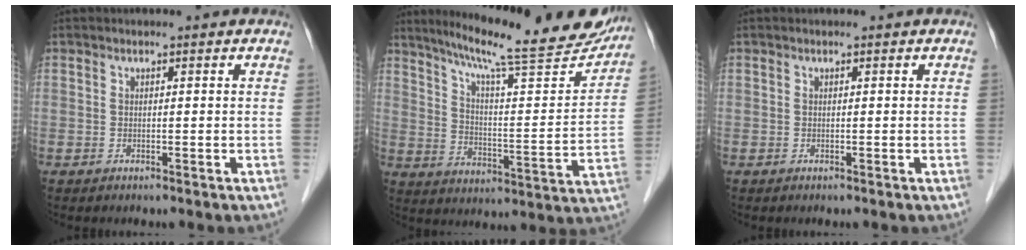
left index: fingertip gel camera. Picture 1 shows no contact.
{"total": 23.1, "force": [20.3, 2.2, 10.9], "torque": [-0.167, -0.034, 0.276]}
{"total": 0.0}